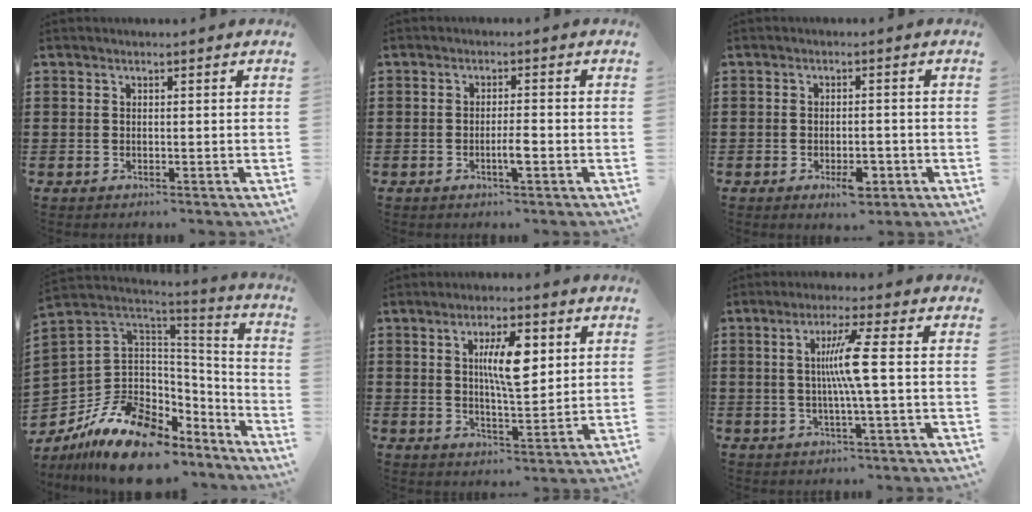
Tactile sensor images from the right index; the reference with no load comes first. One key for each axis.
{"total": 2.8, "fx": -1.0, "fy": 0.3, "fz": 2.5, "tx": -0.045, "ty": 0.002, "tz": -0.018}
{"total": 3.7, "fx": -1.7, "fy": 1.5, "fz": 3.0, "tx": -0.054, "ty": 0.002, "tz": -0.032}
{"total": 16.0, "fx": -8.8, "fy": 9.7, "fz": 9.1, "tx": -0.208, "ty": 0.026, "tz": -0.154}
{"total": 8.3, "fx": 2.3, "fy": 2.6, "fz": 7.5, "tx": -0.134, "ty": 0.002, "tz": 0.033}
{"total": 7.1, "fx": 0.3, "fy": -0.7, "fz": 7.0, "tx": -0.139, "ty": -0.006, "tz": -0.006}